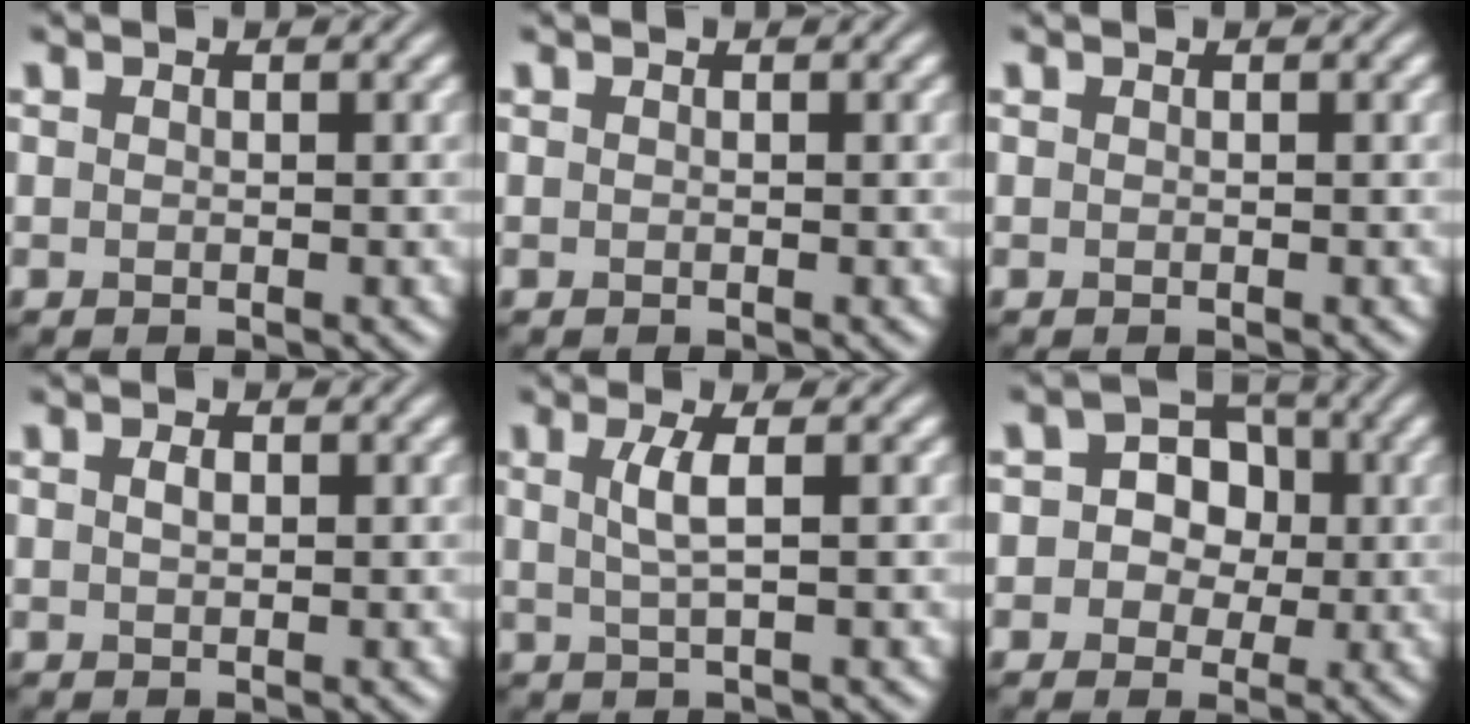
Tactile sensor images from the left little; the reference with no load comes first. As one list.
[{"total": 0.0}, {"total": 0.0}, {"total": 0.9, "force": [0.2, 0.5, 0.7], "torque": [-0.016, 0.001, 0.005]}, {"total": 2.5, "force": [0.5, 0.6, 2.4], "torque": [-0.049, -0.001, 0.009]}, {"total": 5.0, "force": [0.4, 4.3, 2.6], "torque": [-0.016, 0.015, -0.019]}]